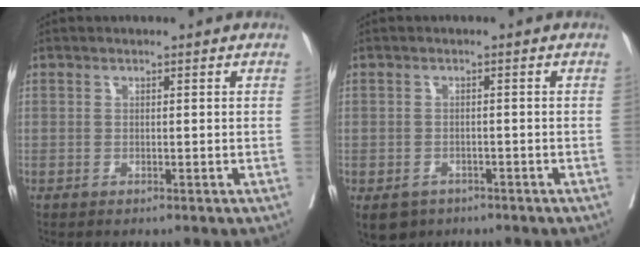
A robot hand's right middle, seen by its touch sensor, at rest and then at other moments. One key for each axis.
{"total": 4.2, "fx": -2.7, "fy": 3.1, "fz": 1.1, "tx": -0.014, "ty": 0.001, "tz": -0.036}